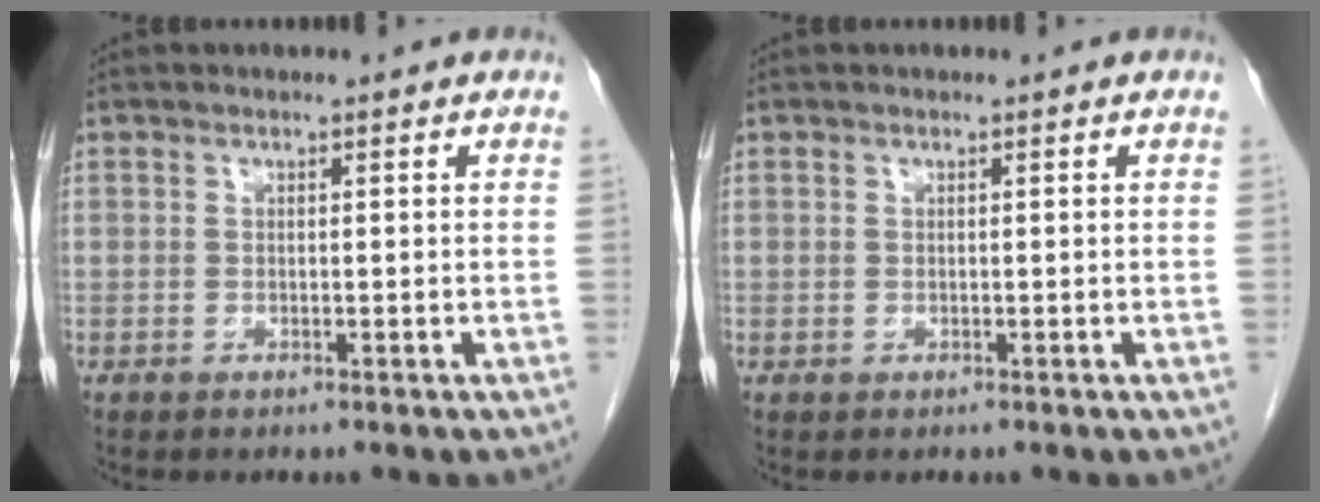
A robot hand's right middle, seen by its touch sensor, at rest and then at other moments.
{"total": 0.0}